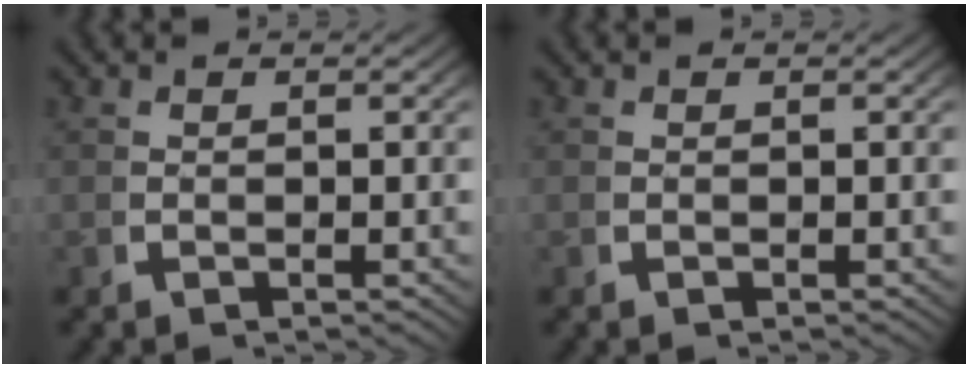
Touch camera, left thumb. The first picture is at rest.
{"total": 0.0}